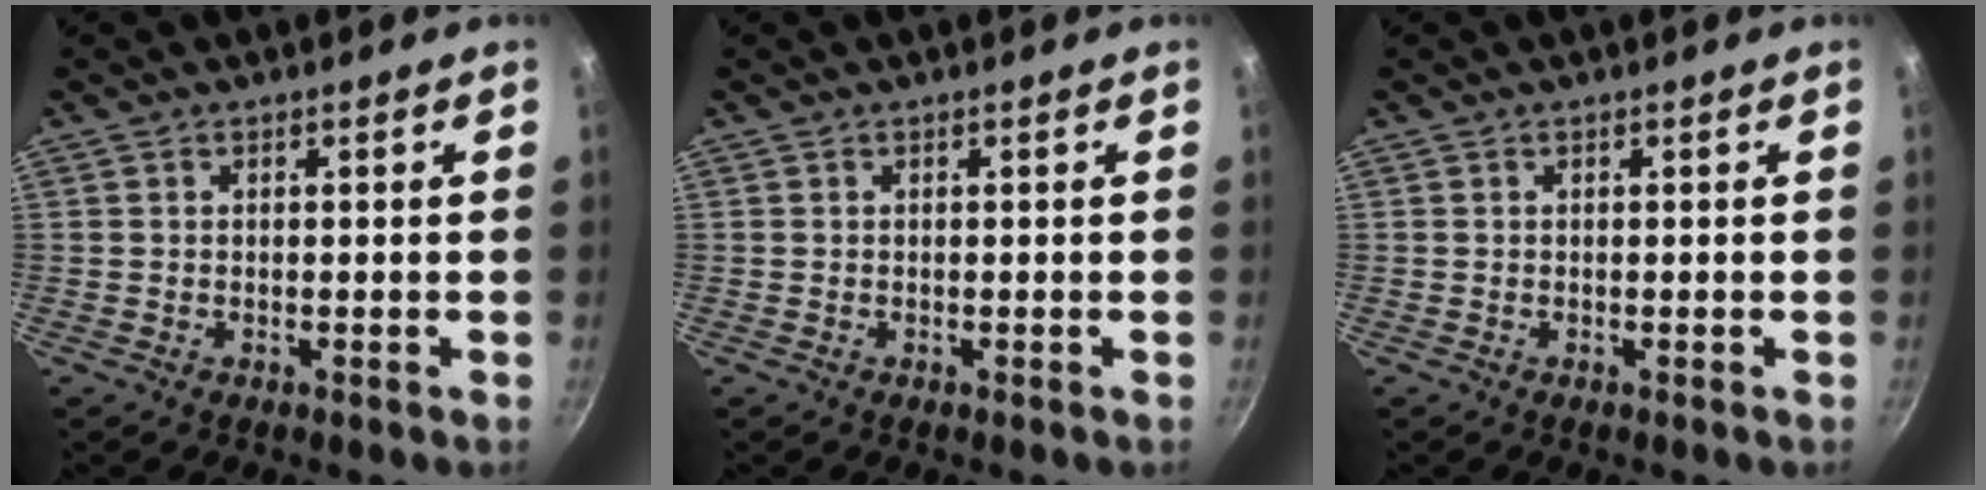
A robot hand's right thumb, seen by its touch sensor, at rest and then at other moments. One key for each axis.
{"total": 0.0}
{"total": 0.0}